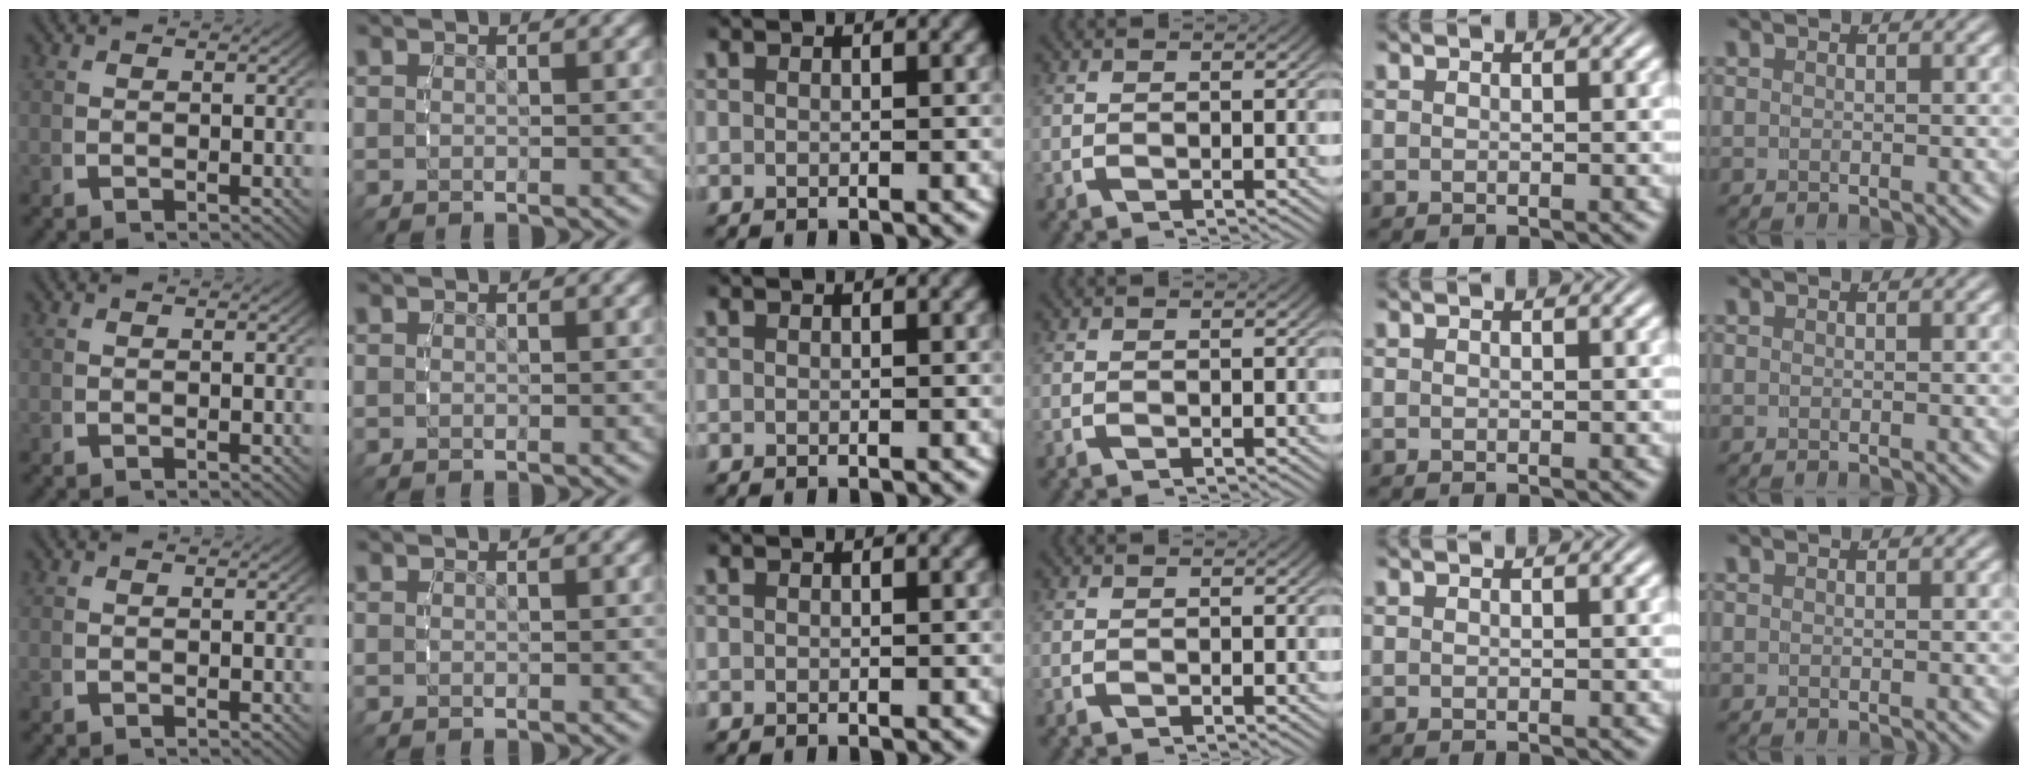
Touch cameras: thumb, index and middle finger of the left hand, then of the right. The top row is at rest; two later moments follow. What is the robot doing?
{"motion": "reach", "object": "toothpaste"}